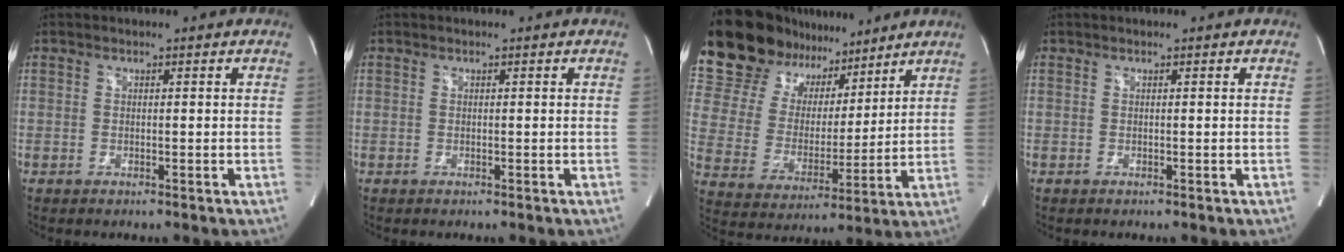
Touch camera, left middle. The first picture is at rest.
{"total": 0.0}
{"total": 16.7, "force": [14.6, 7.2, 3.8], "torque": [-0.071, 0.020, 0.258]}
{"total": 0.0}